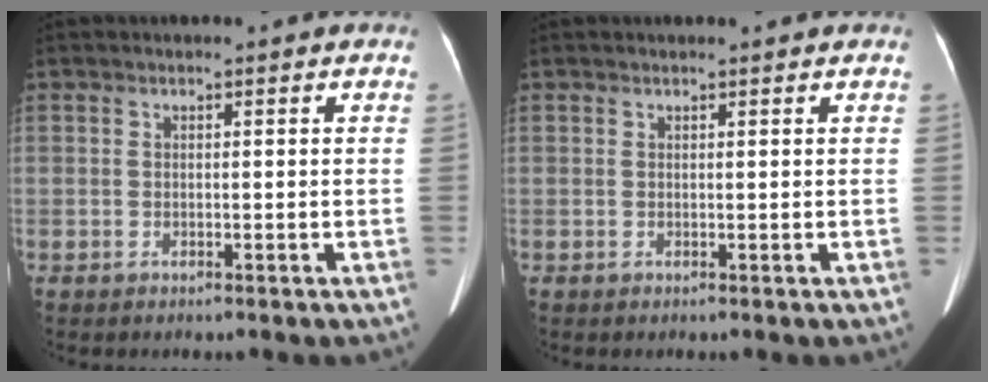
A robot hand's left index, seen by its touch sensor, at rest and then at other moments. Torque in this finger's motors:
{"motor_torque": [0.07, -0.22, 0.02, 0.01]}